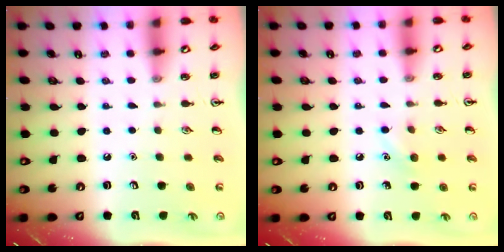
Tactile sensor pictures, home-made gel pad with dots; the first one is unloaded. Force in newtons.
{"total": 5.5, "press": 5.2, "slide": 1.8}